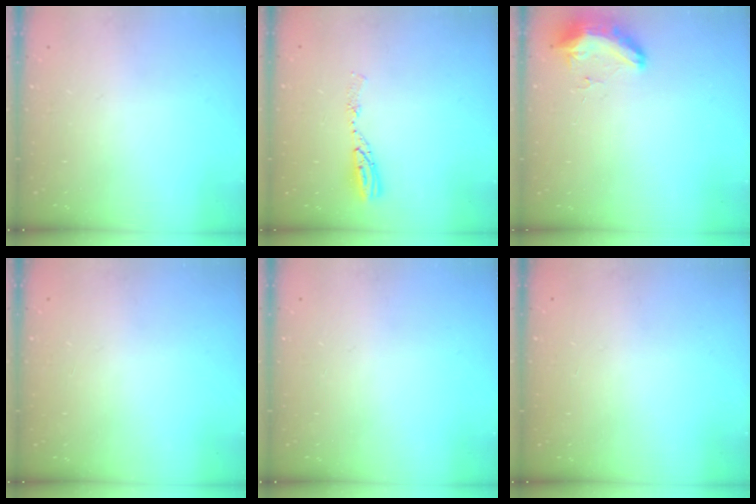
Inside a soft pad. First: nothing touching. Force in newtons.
{"total": 6.3, "press": 6.3, "slide": 0.5}
{"total": 8.3, "press": 8.3, "slide": 0.9}
{"total": 0.0}
{"total": 0.0}
{"total": 0.0}